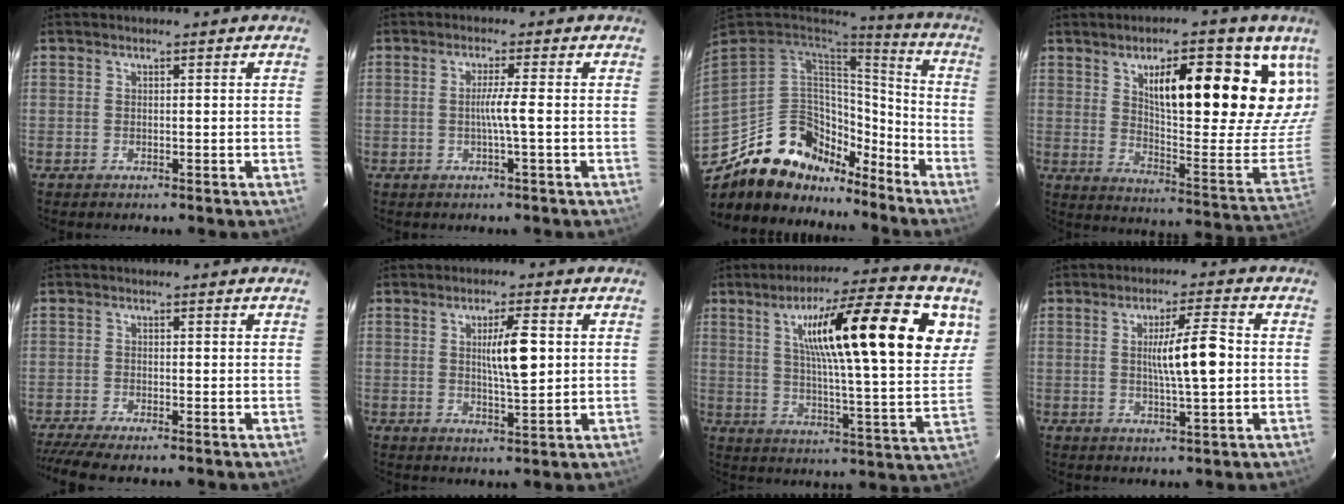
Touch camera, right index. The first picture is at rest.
{"total": 2.9, "force": [-0.4, -0.8, 2.8], "torque": [-0.051, -0.002, -0.008]}
{"total": 18.8, "force": [-15.6, 8.7, 5.9], "torque": [-0.105, 0.052, -0.257]}
{"total": 22.9, "force": [10.8, 4.5, 19.7], "torque": [-0.241, 0.008, 0.165]}
{"total": 6.1, "force": [-4.9, 0.4, 3.6], "torque": [-0.060, -0.009, -0.083]}
{"total": 6.3, "force": [1.1, 0.7, 6.2], "torque": [-0.104, 0.001, 0.019]}
{"total": 23.5, "force": [8.9, 2.7, 21.6], "torque": [-0.318, 0.023, 0.129]}
{"total": 7.6, "force": [0.2, 0.2, 7.6], "torque": [-0.127, 0.003, 0.003]}